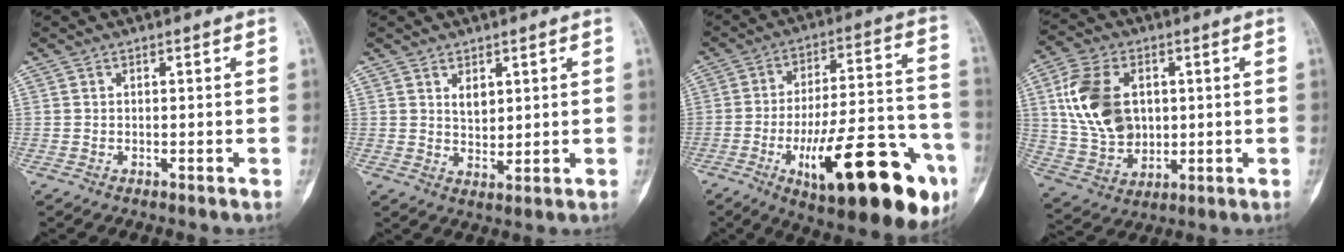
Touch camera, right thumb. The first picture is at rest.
{"total": 3.5, "force": [1.5, 2.2, 2.3], "torque": [-0.028, -0.015, 0.032]}
{"total": 28.2, "force": [-11.8, 9.2, 23.9], "torque": [-0.303, 0.054, -0.163]}
{"total": 12.9, "force": [2.8, 9.0, 8.8], "torque": [-0.161, -0.004, 0.060]}